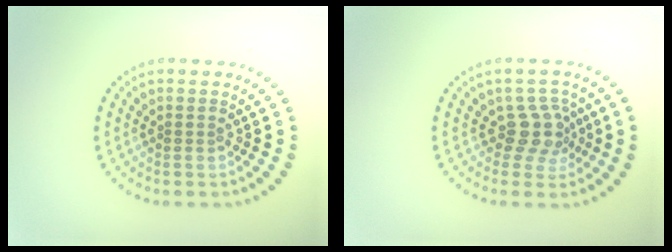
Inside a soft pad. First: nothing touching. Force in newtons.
{"total": 2.8, "press": 2.1, "slide": 1.8}